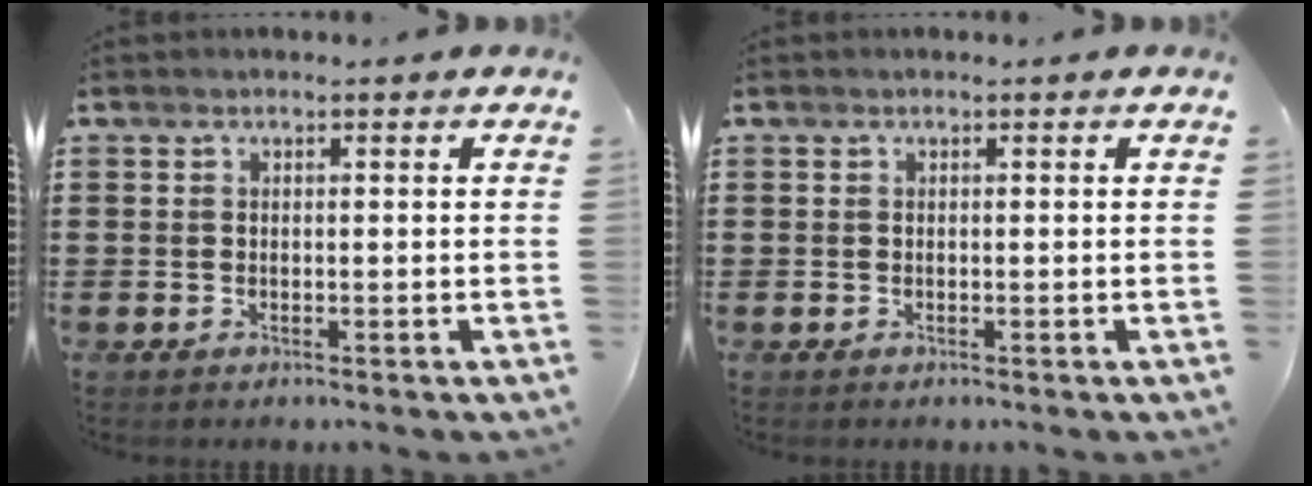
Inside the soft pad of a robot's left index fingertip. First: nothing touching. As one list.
[{"total": 0.0}]